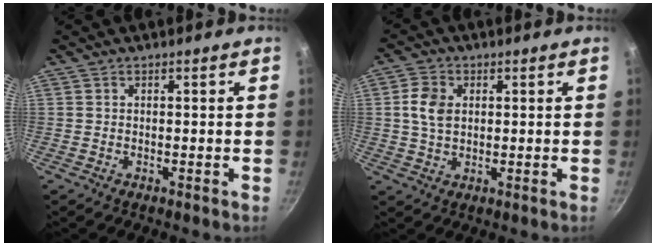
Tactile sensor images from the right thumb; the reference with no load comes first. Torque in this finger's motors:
{"motor_torque": [-0.57, 0.35, 0.79, -0.16, 0.07]}